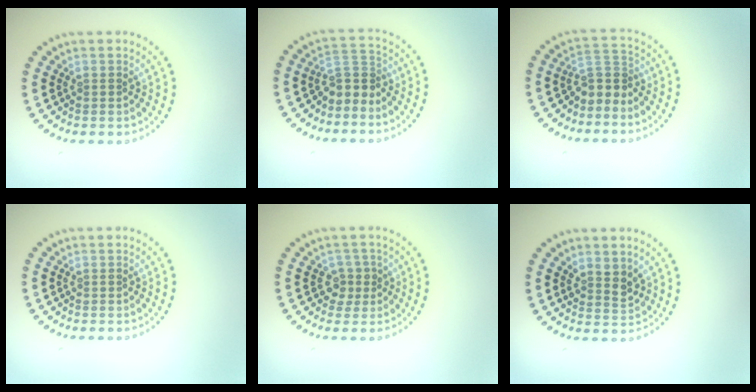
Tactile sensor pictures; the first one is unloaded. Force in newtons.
{"total": 2.7, "press": 1.9, "slide": 1.9}
{"total": 2.7, "press": 1.9, "slide": 1.9}
{"total": 0.0}
{"total": 1.6, "press": 1.3, "slide": 0.9}
{"total": 1.9, "press": 1.6, "slide": 1.0}